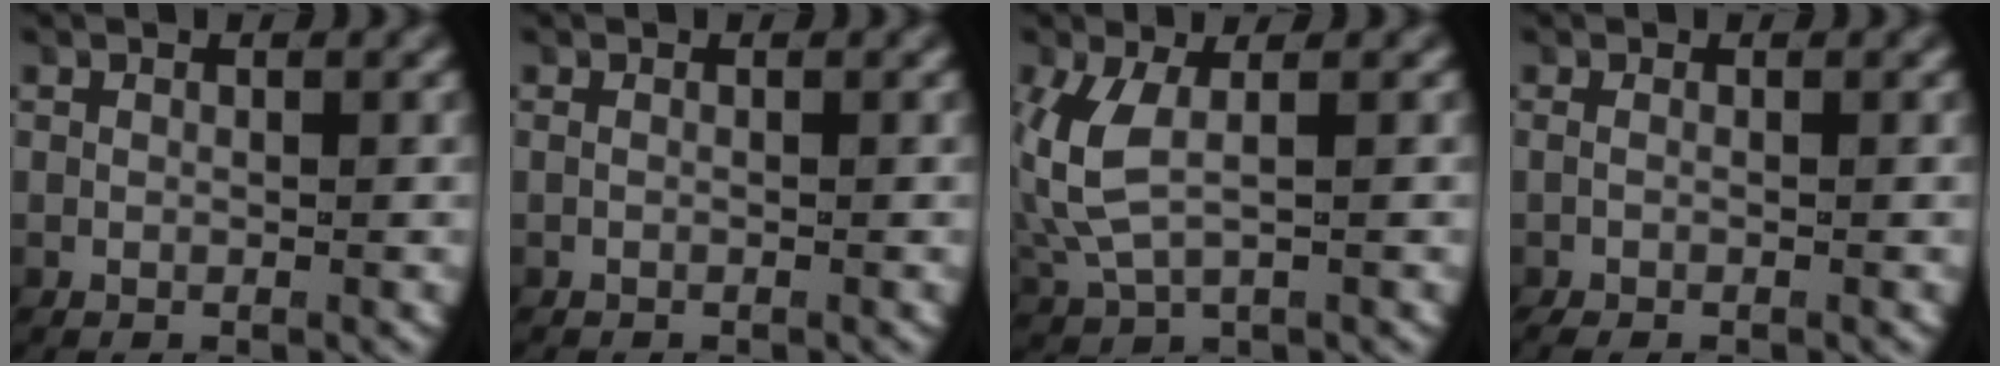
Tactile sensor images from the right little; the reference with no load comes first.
{"total": 0.0}
{"total": 4.1, "force": [0.6, 2.3, 3.3], "torque": [-0.100, -0.006, 0.023]}
{"total": 1.2, "force": [-1.0, 0.1, 0.7], "torque": [-0.014, -0.005, -0.013]}